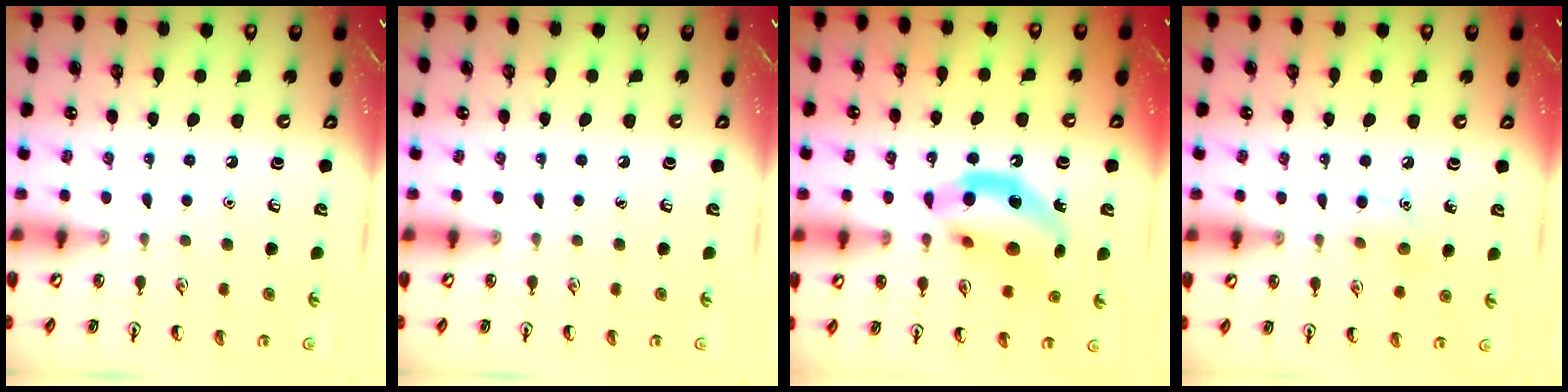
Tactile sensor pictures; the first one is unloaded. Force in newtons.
{"total": 0.0}
{"total": 14.7, "press": 14.1, "slide": 4.1}
{"total": 6.3, "press": 6.1, "slide": 1.6}